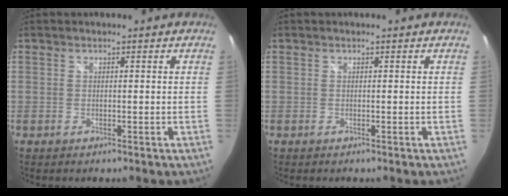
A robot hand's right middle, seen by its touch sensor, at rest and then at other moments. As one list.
[{"total": 0.0}]